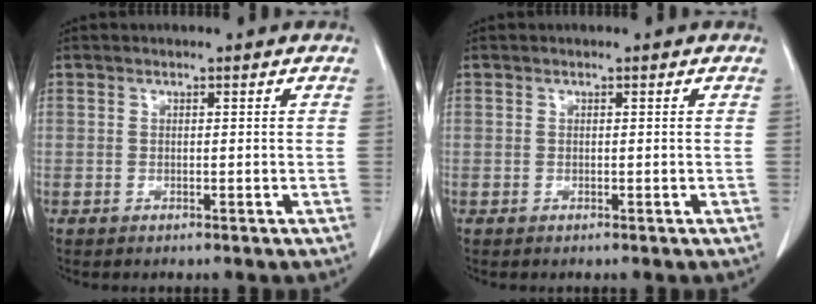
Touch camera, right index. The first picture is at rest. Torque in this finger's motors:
{"motor_torque": [0.00, 0.00, 0.00, 0.00]}